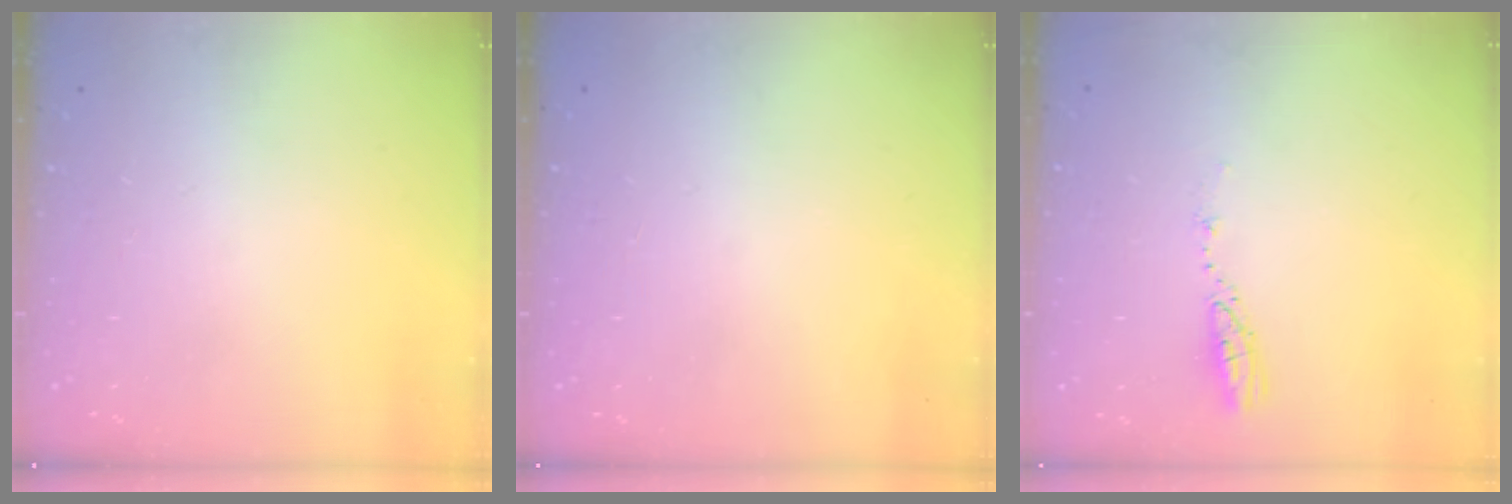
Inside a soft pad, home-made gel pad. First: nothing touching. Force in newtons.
{"total": 0.0}
{"total": 3.8, "press": 3.8, "slide": 0.4}